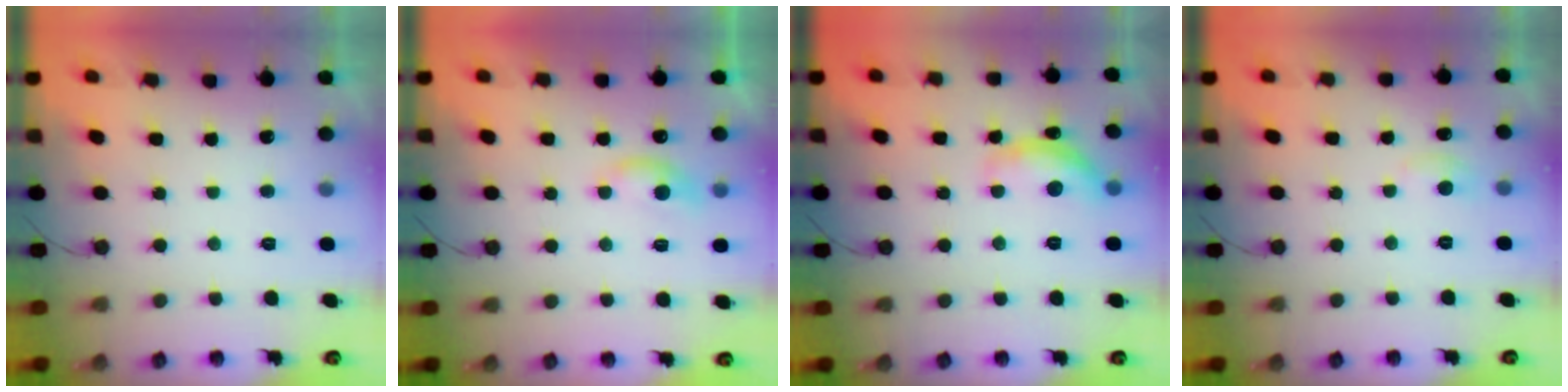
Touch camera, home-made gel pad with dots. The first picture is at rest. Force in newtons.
{"total": 6.3, "press": 6.2, "slide": 0.9}
{"total": 13.2, "press": 13.1, "slide": 0.7}
{"total": 5.0, "press": 5.0, "slide": 0.7}